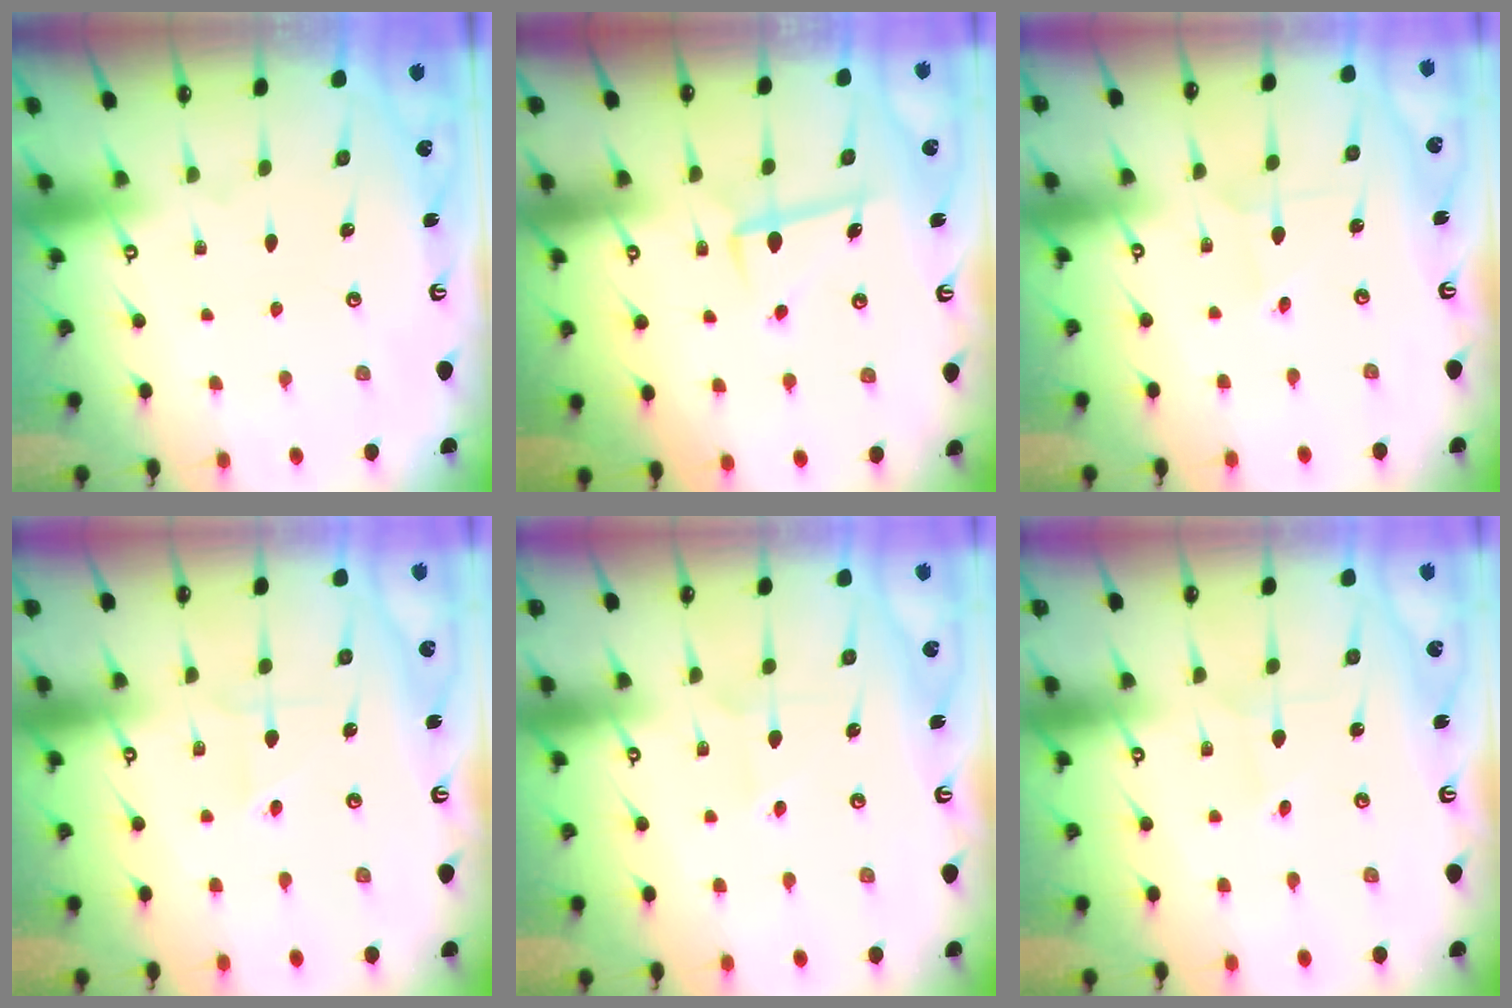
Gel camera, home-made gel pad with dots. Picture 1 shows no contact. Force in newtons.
{"total": 6.2, "press": 6.0, "slide": 1.2}
{"total": 2.7, "press": 2.7, "slide": 0.3}
{"total": 2.3, "press": 2.3, "slide": 0.2}
{"total": 3.4, "press": 3.4, "slide": 0.5}
{"total": 0.6, "press": 0.6, "slide": 0.0}